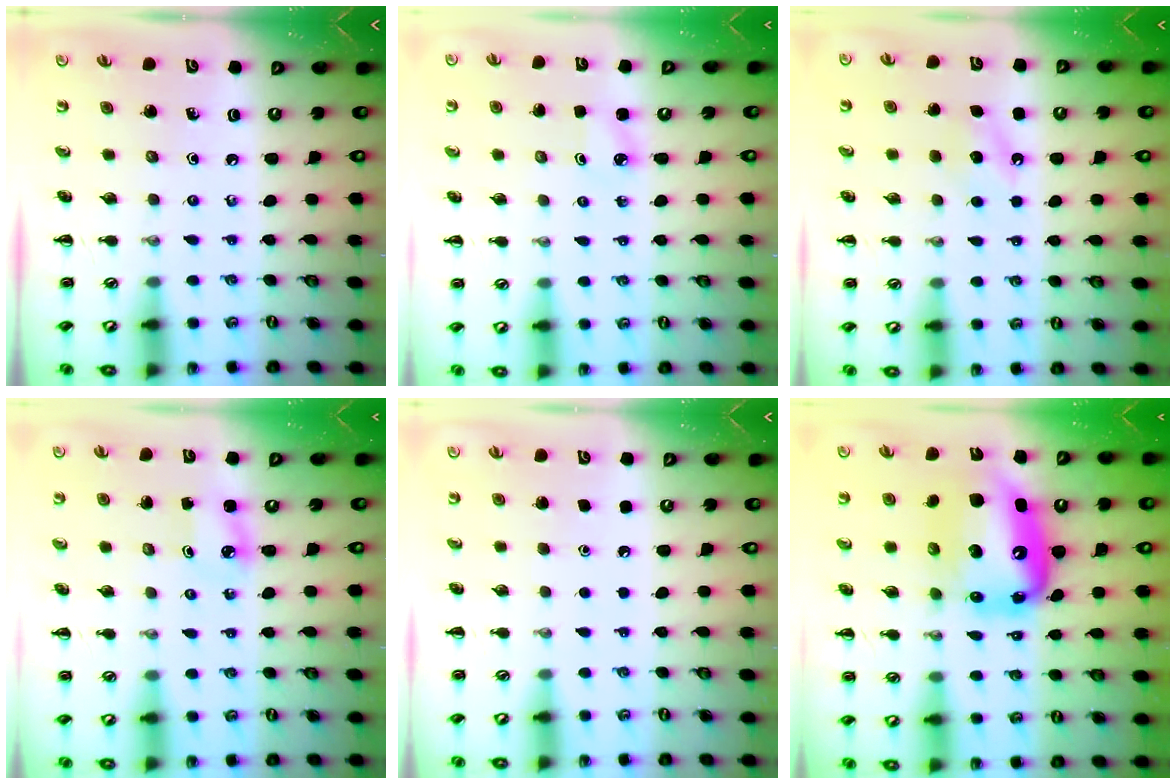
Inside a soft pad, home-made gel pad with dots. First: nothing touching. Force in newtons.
{"total": 3.0, "press": 2.8, "slide": 0.9}
{"total": 6.5, "press": 6.2, "slide": 2.0}
{"total": 2.9, "press": 2.8, "slide": 0.5}
{"total": 1.5, "press": 1.5, "slide": 0.1}
{"total": 14.2, "press": 13.7, "slide": 3.9}